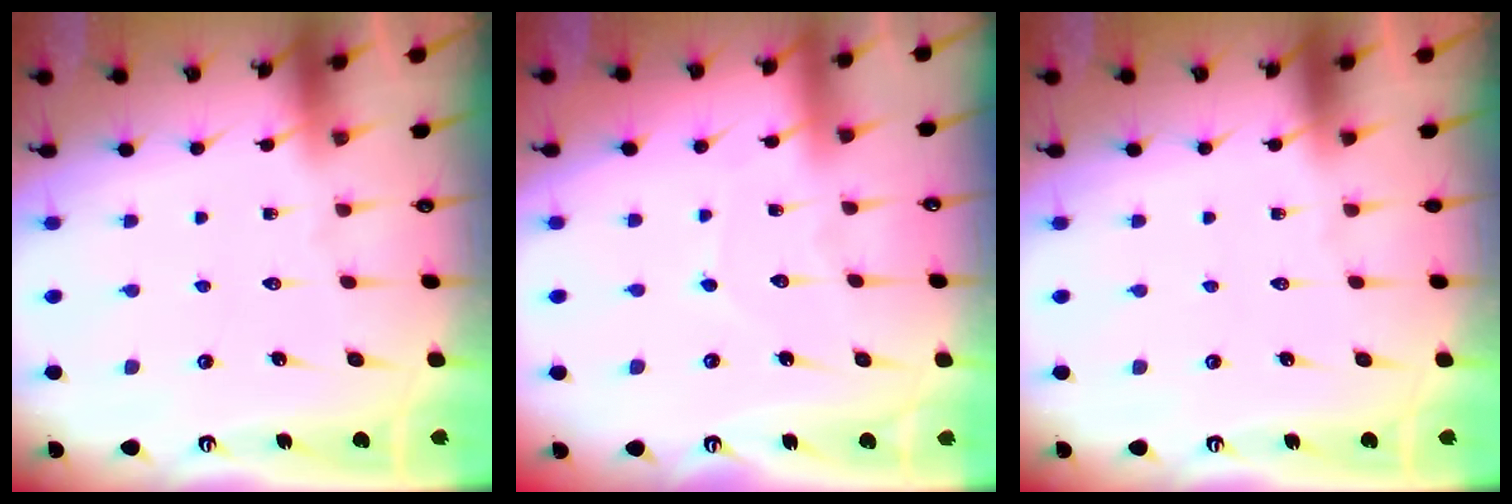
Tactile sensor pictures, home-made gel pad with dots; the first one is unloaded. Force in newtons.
{"total": 3.5, "press": 3.4, "slide": 0.3}
{"total": 0.0}